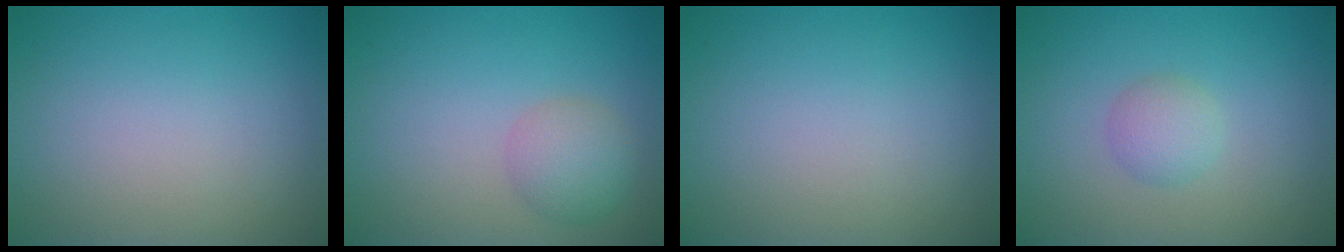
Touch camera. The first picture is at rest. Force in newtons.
{"total": 2.8, "press": 2.8, "slide": 0.1}
{"total": 0.0}
{"total": 1.9, "press": 1.9, "slide": 0.1}